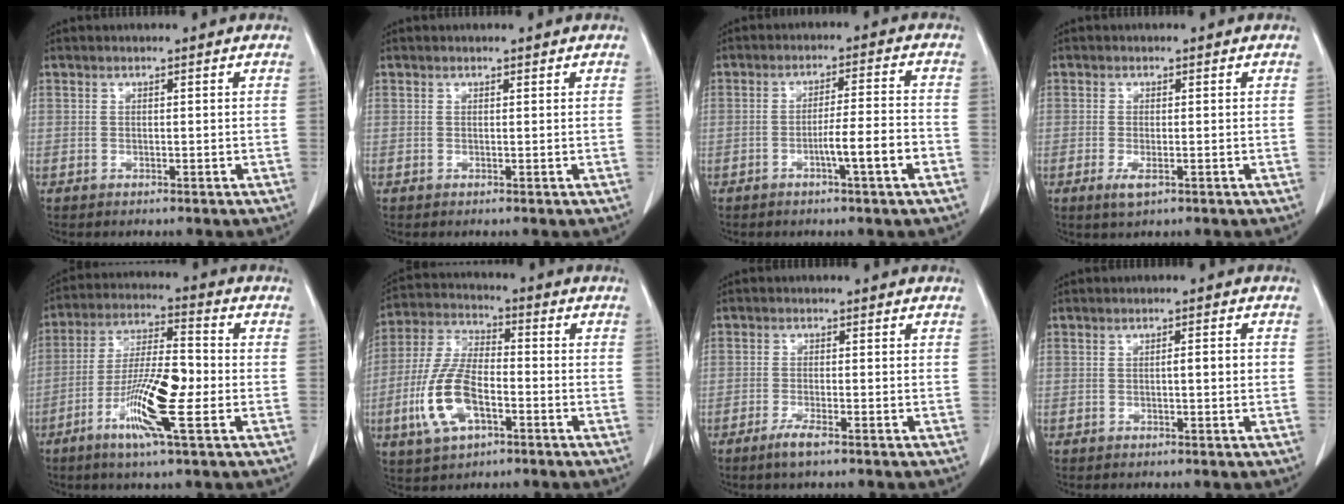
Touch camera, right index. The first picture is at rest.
{"total": 0.0}
{"total": 6.5, "force": [-2.7, -0.2, 5.9], "torque": [-0.091, 0.002, -0.044]}
{"total": 2.1, "force": [-0.9, 0.6, 1.8], "torque": [-0.037, -0.007, -0.010]}
{"total": 12.8, "force": [-4.0, 1.4, 12.0], "torque": [-0.227, -0.006, -0.078]}
{"total": 11.8, "force": [-3.9, 5.1, 9.9], "torque": [-0.232, -0.001, -0.075]}
{"total": 2.7, "force": [-1.9, 0.1, 2.0], "torque": [-0.045, -0.006, -0.036]}
{"total": 2.3, "force": [-0.1, 0.2, 2.3], "torque": [-0.036, 0.002, -0.001]}